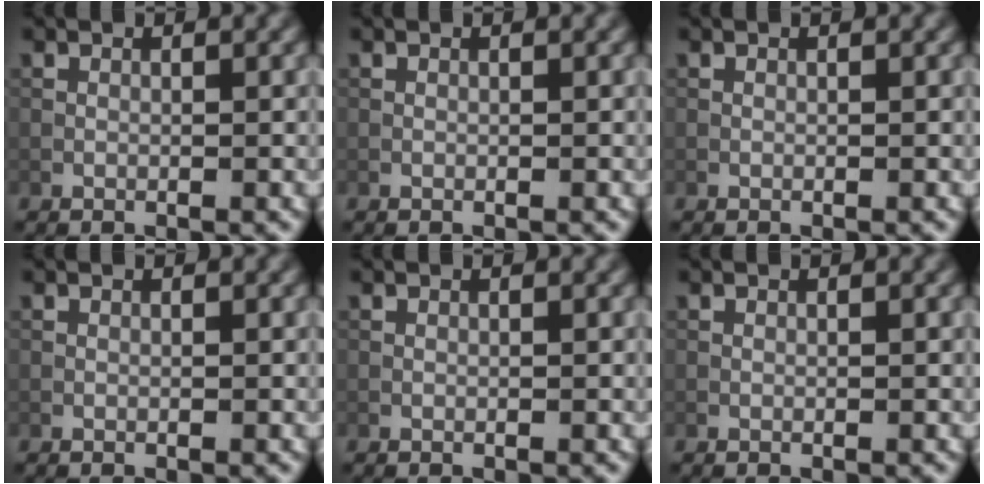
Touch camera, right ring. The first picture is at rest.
{"total": 0.0}
{"total": 0.0}
{"total": 0.0}
{"total": 0.0}
{"total": 0.0}